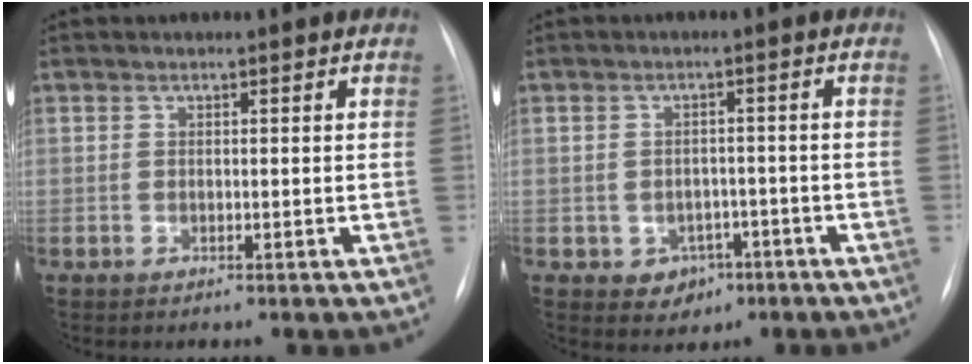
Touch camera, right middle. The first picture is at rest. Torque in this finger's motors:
{"motor_torque": [0.47, -0.49, 0.04, 0.01]}